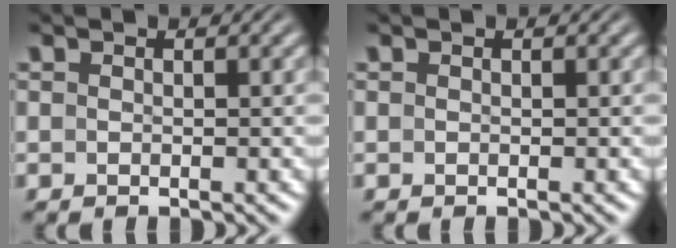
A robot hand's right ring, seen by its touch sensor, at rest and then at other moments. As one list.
[{"total": 0.0}]